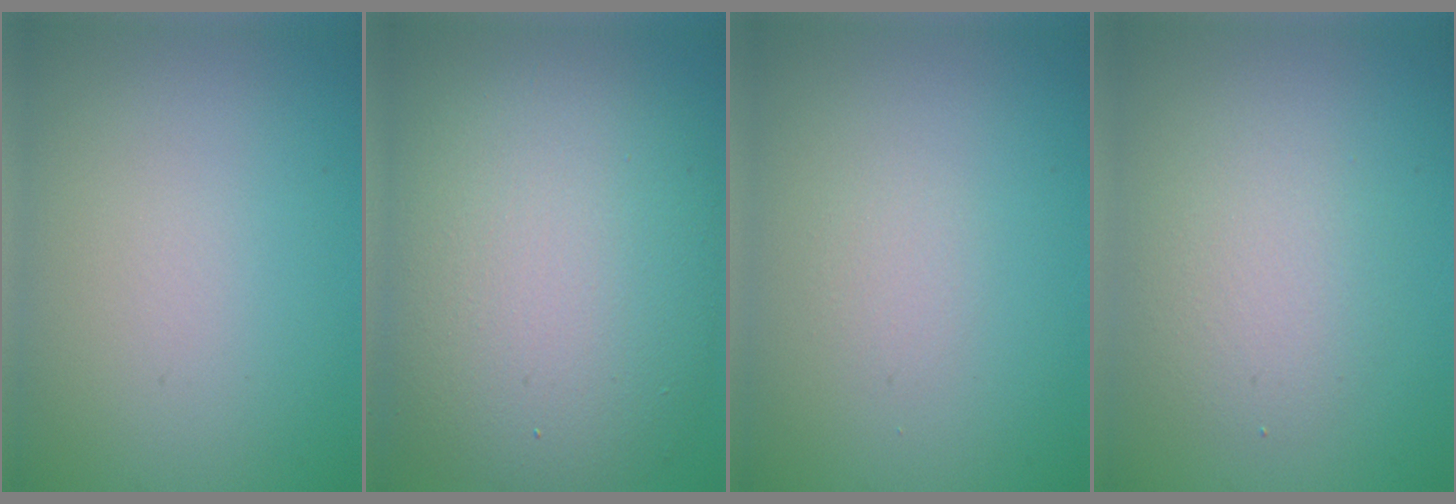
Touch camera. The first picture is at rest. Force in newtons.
{"total": 11.6, "press": 11.6, "slide": 0.7}
{"total": 0.8, "press": 0.8, "slide": 0.1}
{"total": 2.6, "press": 2.6, "slide": 0.1}